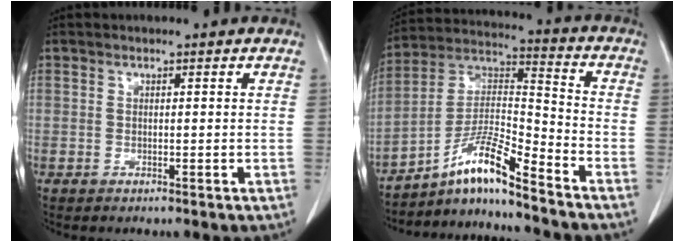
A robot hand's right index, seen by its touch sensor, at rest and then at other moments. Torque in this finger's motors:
{"motor_torque": [0.59, -0.56, 0.42, 0.13]}